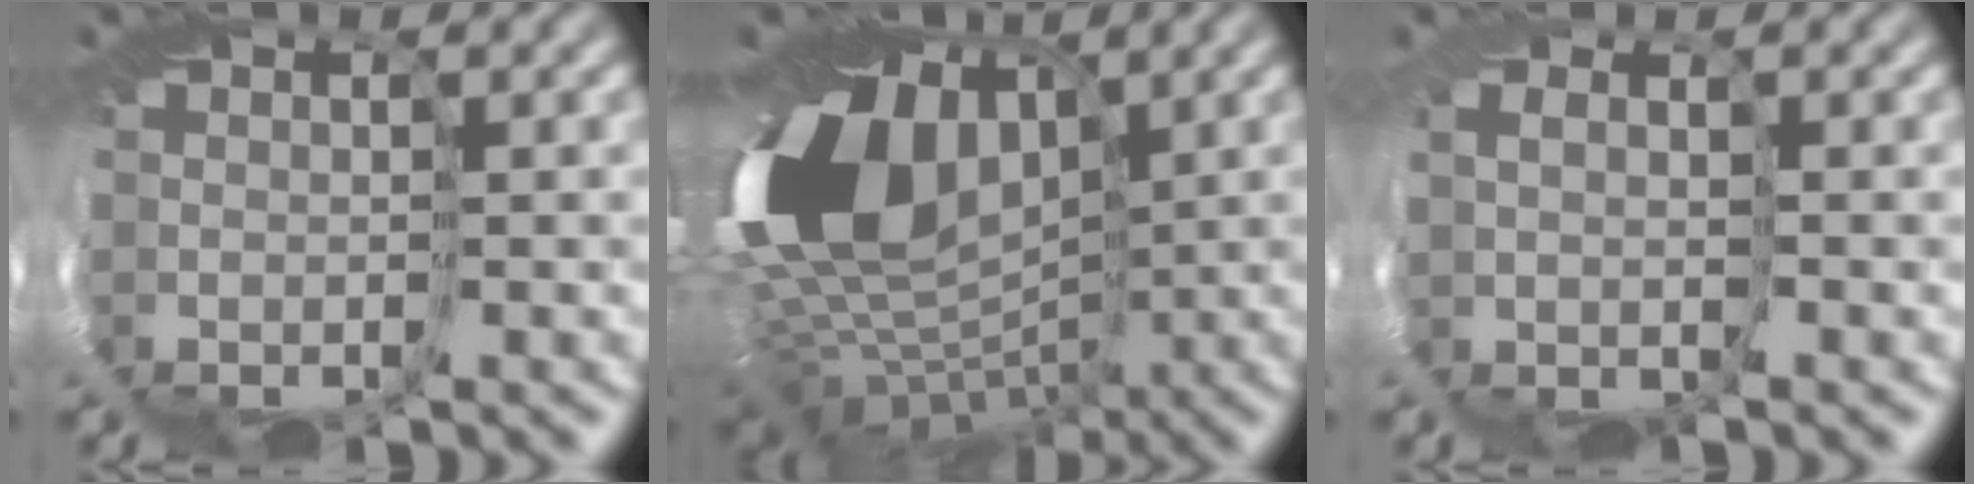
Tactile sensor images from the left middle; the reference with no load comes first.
{"total": 14.6, "force": [2.8, 10.2, 10.1], "torque": [-0.195, -0.001, 0.060]}
{"total": 1.0, "force": [0.8, -0.2, -0.5], "torque": [-0.004, 0.007, 0.013]}